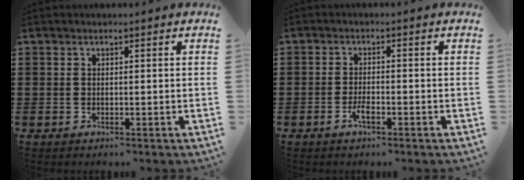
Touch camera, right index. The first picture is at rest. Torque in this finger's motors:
{"motor_torque": [1.33, 0.81, 0.08, 0.05]}